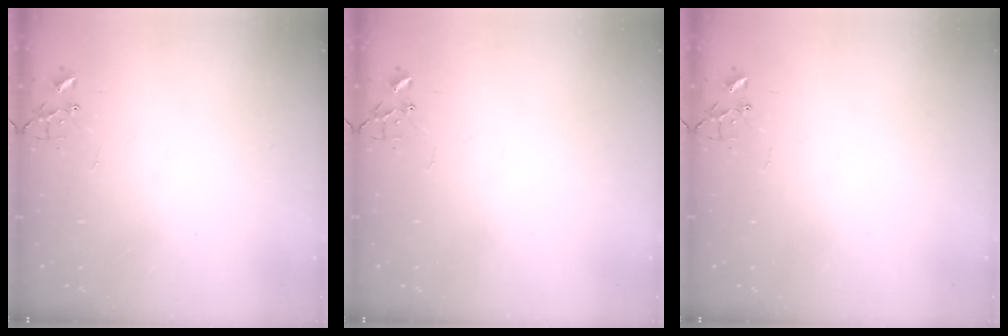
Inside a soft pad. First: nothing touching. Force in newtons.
{"total": 0.0}
{"total": 0.0}